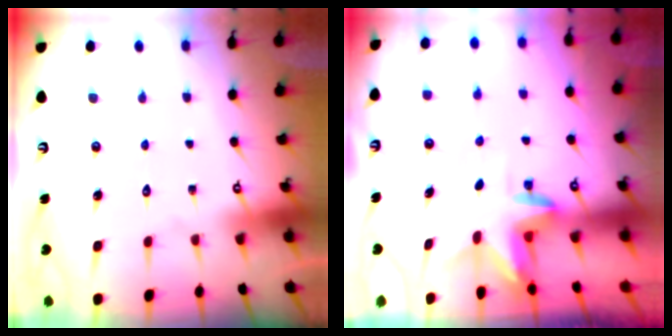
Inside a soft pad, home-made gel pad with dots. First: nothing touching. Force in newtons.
{"total": 3.2, "press": 3.2, "slide": 0.3}